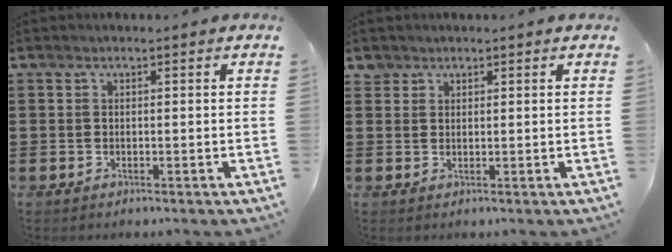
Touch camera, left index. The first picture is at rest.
{"total": 1.6, "force": [1.3, 0.9, 0.1], "torque": [-0.007, 0.003, 0.027]}